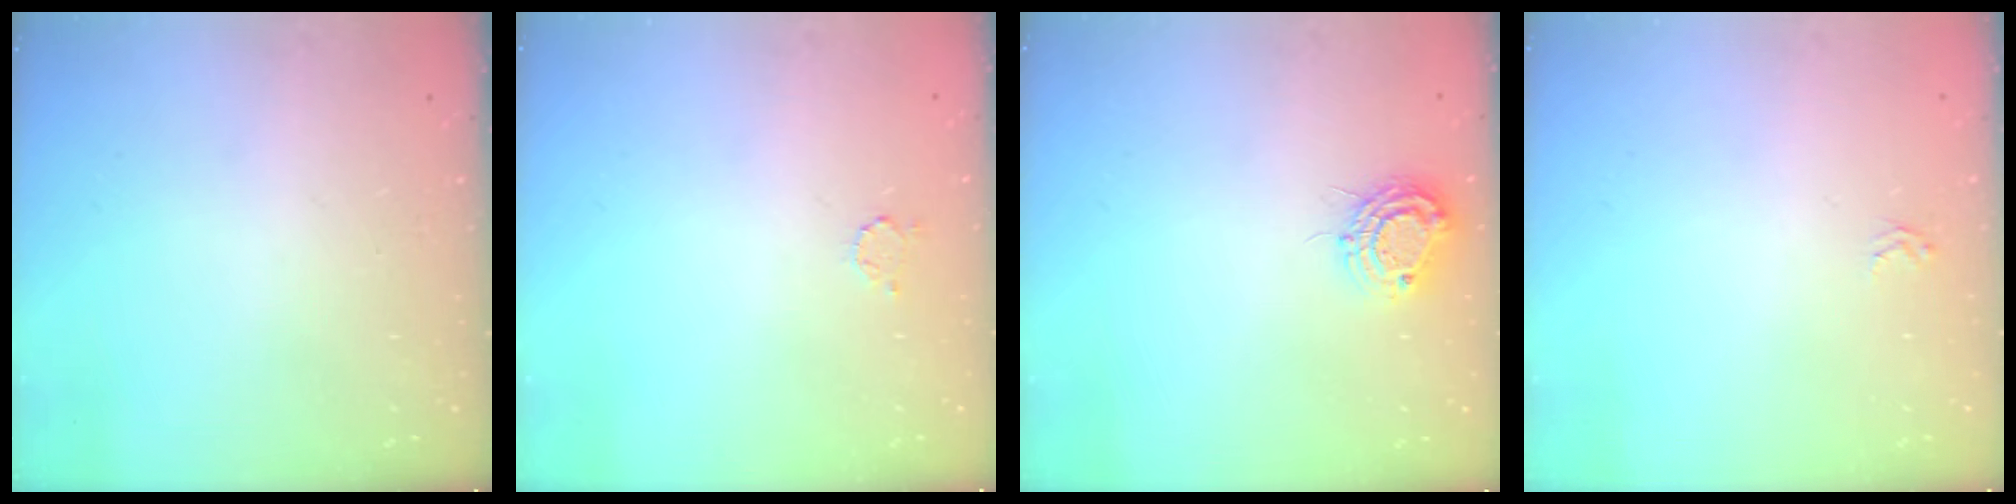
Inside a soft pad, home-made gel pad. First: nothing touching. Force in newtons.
{"total": 2.3, "press": 2.3, "slide": 0.3}
{"total": 9.3, "press": 9.3, "slide": 0.7}
{"total": 1.9, "press": 1.9, "slide": 0.2}